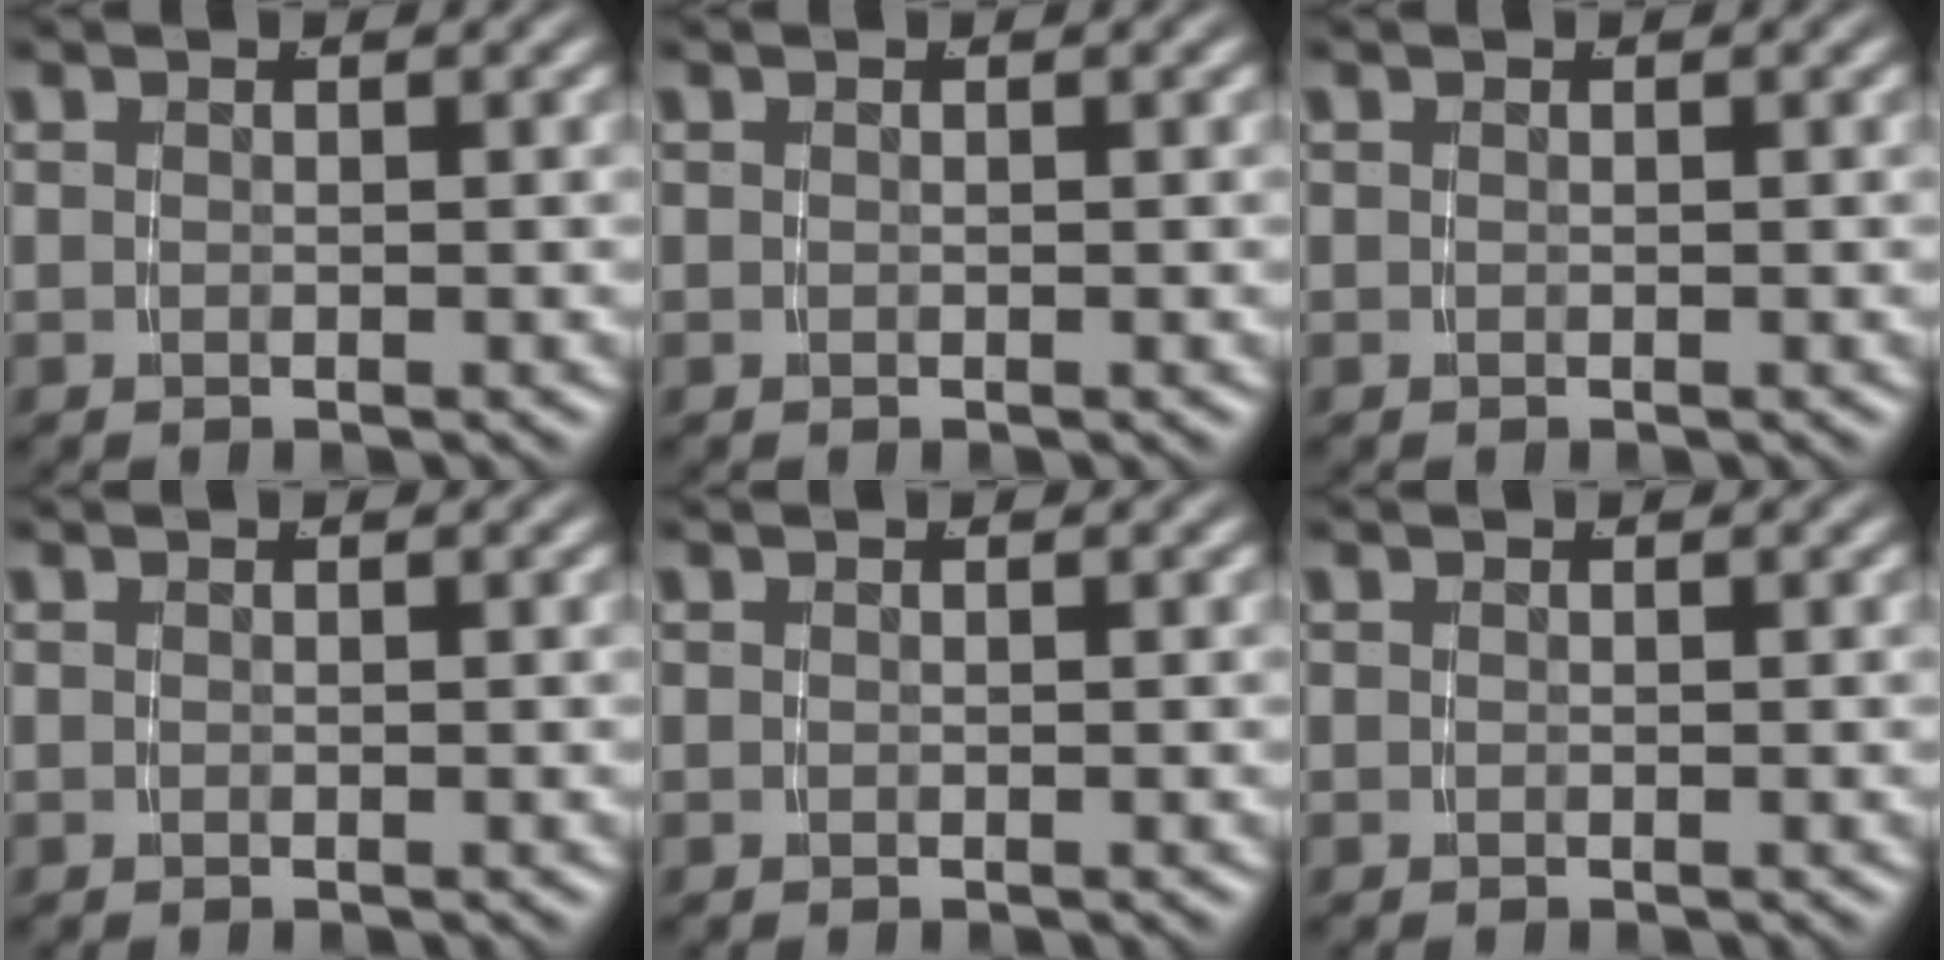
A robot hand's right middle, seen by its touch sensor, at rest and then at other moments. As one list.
[{"total": 0.0}, {"total": 0.0}, {"total": 0.0}, {"total": 0.0}, {"total": 0.0}]